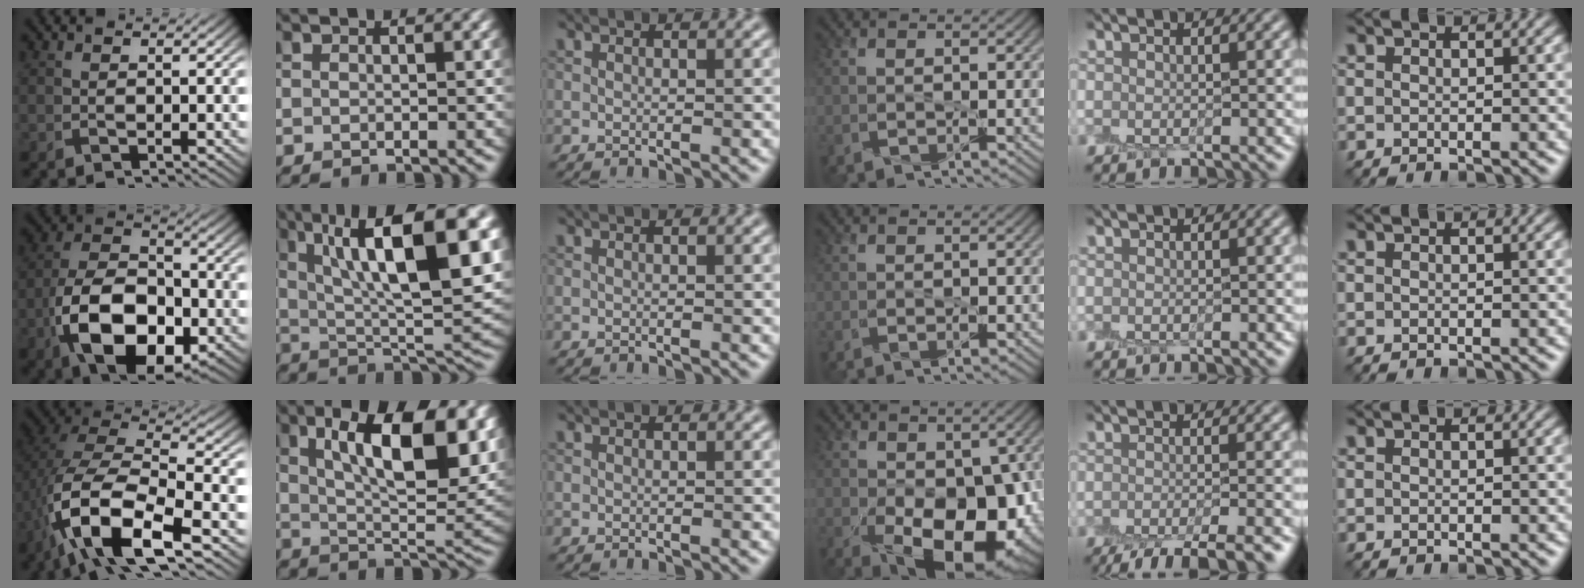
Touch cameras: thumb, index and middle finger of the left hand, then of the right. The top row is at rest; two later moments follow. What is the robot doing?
{"motion": "peel", "object": "shipping label"}